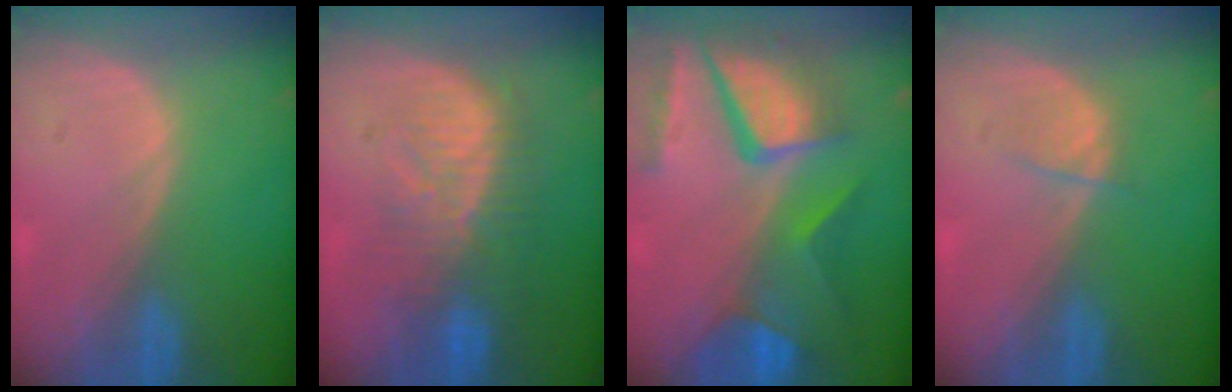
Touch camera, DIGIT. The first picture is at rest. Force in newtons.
{"total": 9.3, "press": 8.8, "slide": 3.1}
{"total": 11.5, "press": 9.5, "slide": 6.5}
{"total": 1.9, "press": 1.9, "slide": 0.4}